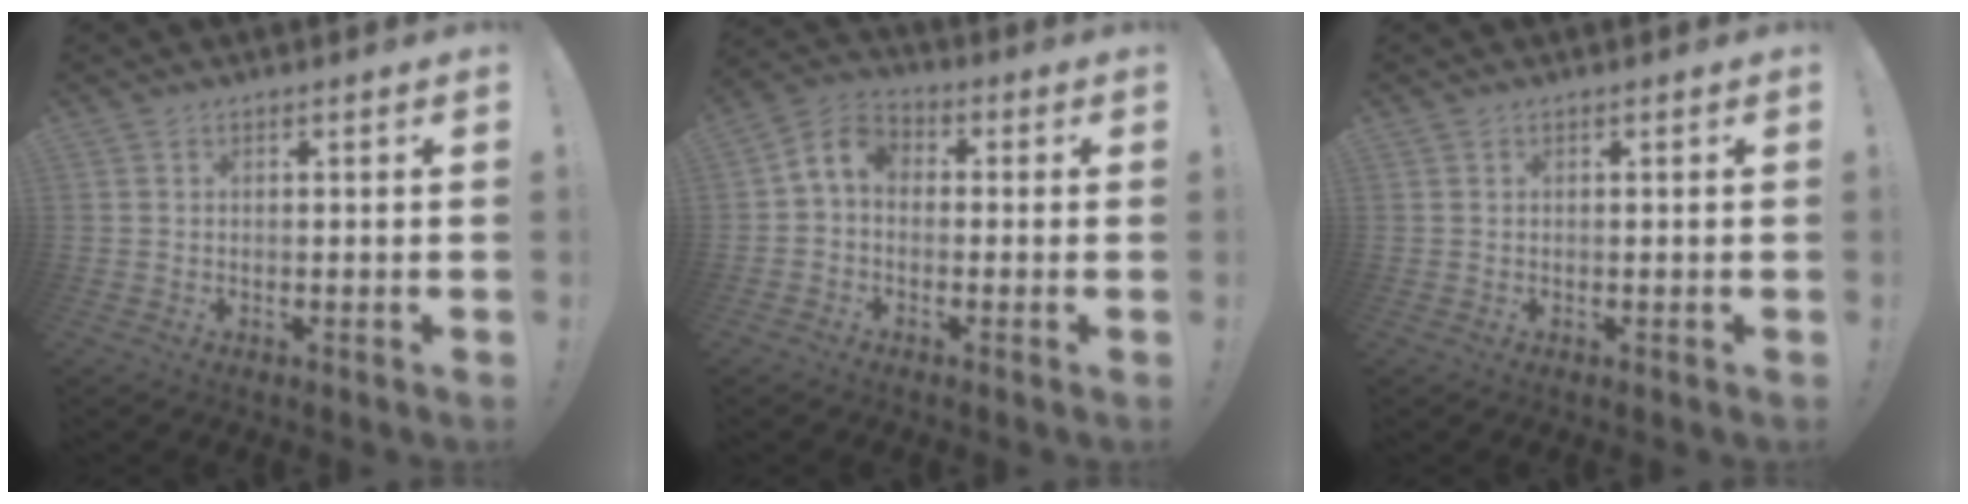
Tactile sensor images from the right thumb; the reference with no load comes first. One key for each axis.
{"total": 6.7, "fx": -0.5, "fy": 4.9, "fz": 4.6, "tx": -0.091, "ty": 0.012, "tz": -0.005}
{"total": 0.0}